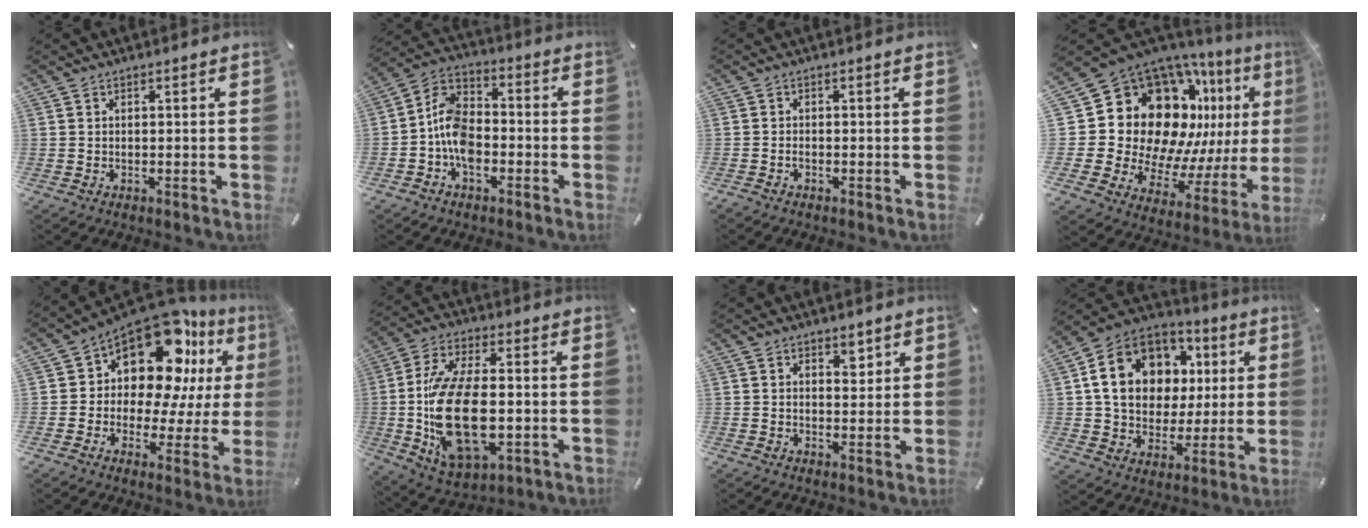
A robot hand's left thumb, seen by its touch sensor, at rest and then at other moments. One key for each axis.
{"total": 9.5, "fx": -3.8, "fy": 6.3, "fz": 5.9, "tx": -0.132, "ty": 0.016, "tz": -0.074}
{"total": 1.1, "fx": -0.7, "fy": 0.5, "fz": 0.7, "tx": -0.015, "ty": 0.000, "tz": -0.014}
{"total": 20.5, "fx": 7.6, "fy": 15.5, "fz": 11.1, "tx": -0.172, "ty": -0.106, "tz": 0.177}
{"total": 15.0, "fx": 9.4, "fy": 8.3, "fz": 8.2, "tx": -0.150, "ty": -0.094, "tz": 0.162}
{"total": 22.4, "fx": -2.2, "fy": 12.1, "fz": 18.7, "tx": -0.380, "ty": -0.014, "tz": -0.026}
{"total": 3.1, "fx": 1.9, "fy": 2.2, "fz": 1.2, "tx": 0.012, "ty": -0.016, "tz": 0.025}
{"total": 16.2, "fx": 3.0, "fy": 13.7, "fz": 8.0, "tx": -0.144, "ty": -0.003, "tz": 0.062}